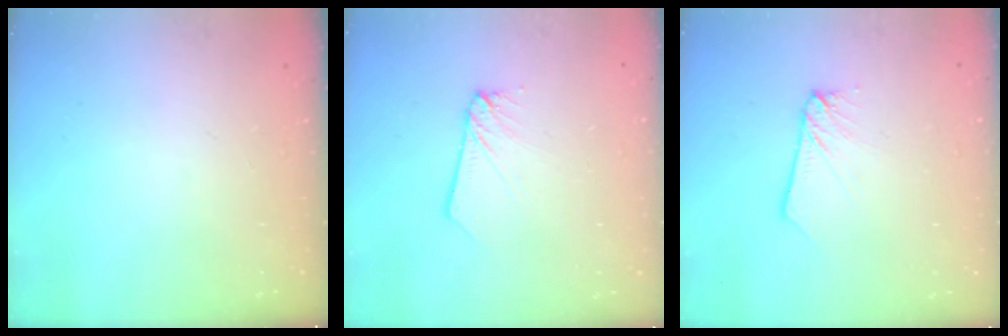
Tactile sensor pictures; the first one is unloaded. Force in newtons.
{"total": 2.2, "press": 2.2, "slide": 0.2}
{"total": 2.2, "press": 2.2, "slide": 0.1}